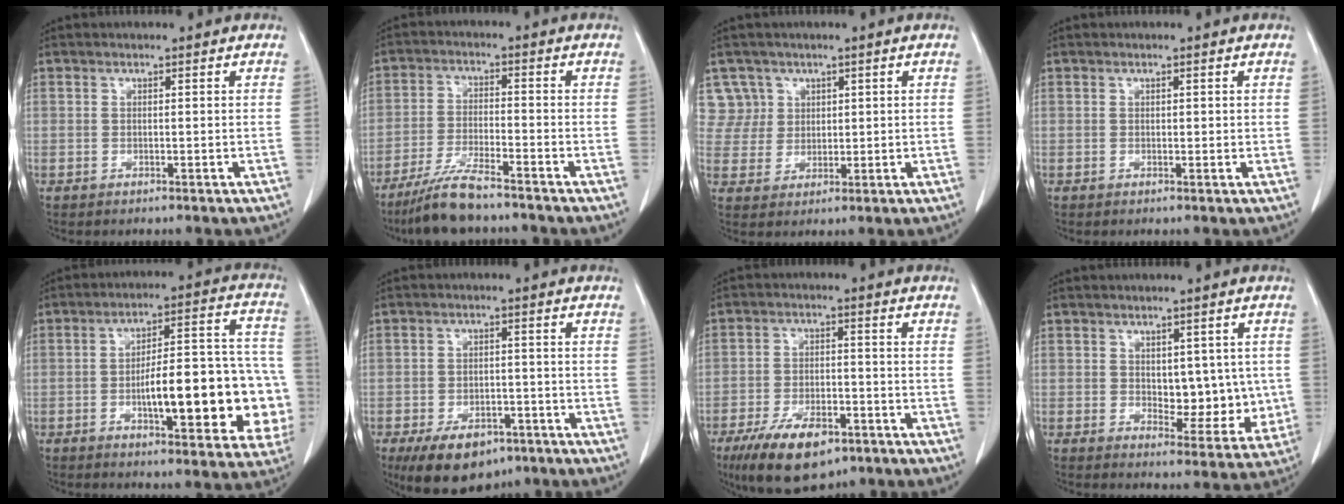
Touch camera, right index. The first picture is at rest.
{"total": 8.0, "force": [-6.6, 0.8, 4.4], "torque": [-0.088, -0.024, -0.122]}
{"total": 5.5, "force": [2.6, 4.8, -0.8], "torque": [0.030, 0.014, 0.055]}
{"total": 0.7, "force": [0.3, 0.4, 0.5], "torque": [-0.004, 0.000, 0.003]}
{"total": 20.0, "force": [-4.4, 5.7, 18.7], "torque": [-0.192, 0.046, -0.046]}
{"total": 10.0, "force": [-6.7, 5.2, 5.3], "torque": [-0.083, -0.002, -0.101]}
{"total": 11.5, "force": [-7.2, 4.9, 7.6], "torque": [-0.135, -0.009, -0.116]}
{"total": 7.7, "force": [0.4, 4.5, 6.3], "torque": [-0.064, 0.002, 0.019]}